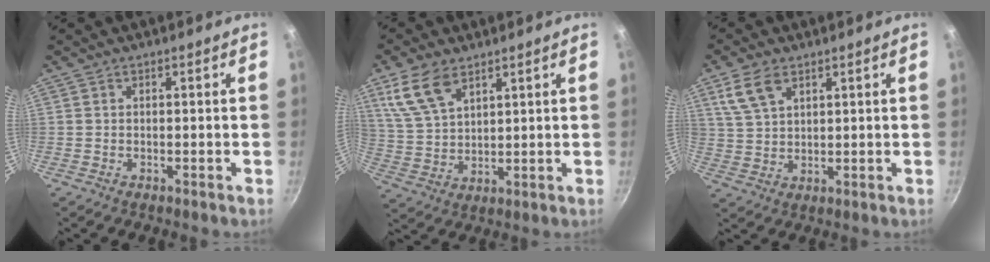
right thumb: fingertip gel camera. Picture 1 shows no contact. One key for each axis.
{"total": 9.9, "fx": 5.9, "fy": 5.2, "fz": 6.0, "tx": -0.111, "ty": -0.017, "tz": 0.128}
{"total": 7.3, "fx": 4.0, "fy": 4.2, "fz": 4.5, "tx": -0.081, "ty": -0.007, "tz": 0.086}